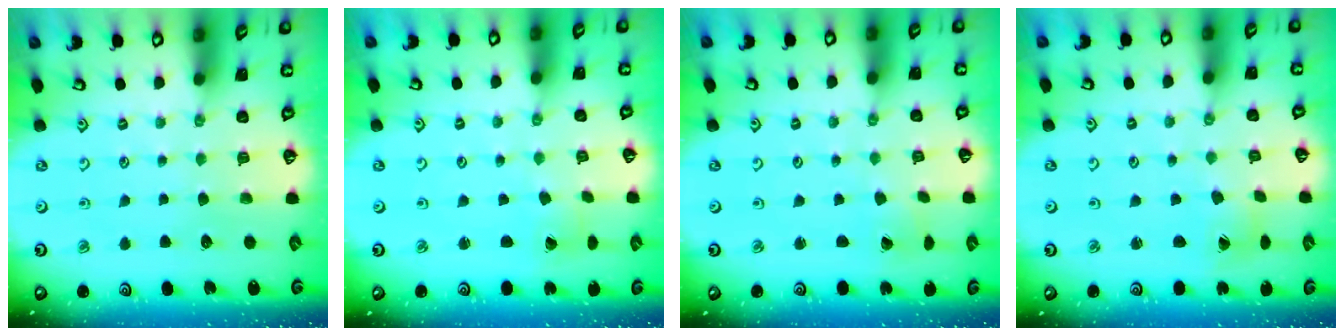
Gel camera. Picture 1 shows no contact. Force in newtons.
{"total": 2.0, "press": 2.0, "slide": 0.2}
{"total": 1.8, "press": 1.8, "slide": 0.1}
{"total": 1.3, "press": 1.3, "slide": 0.1}